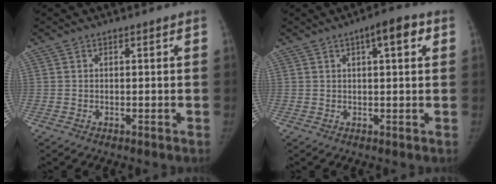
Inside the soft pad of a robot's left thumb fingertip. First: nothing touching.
{"total": 5.8, "force": [2.3, 1.7, 5.0], "torque": [-0.061, 0.008, 0.026]}